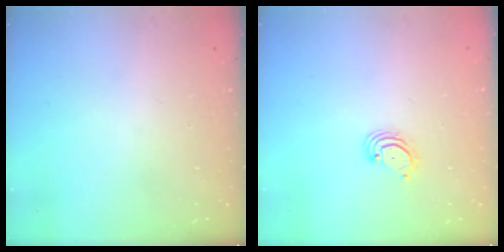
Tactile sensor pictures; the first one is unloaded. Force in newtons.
{"total": 3.1, "press": 3.1, "slide": 0.3}